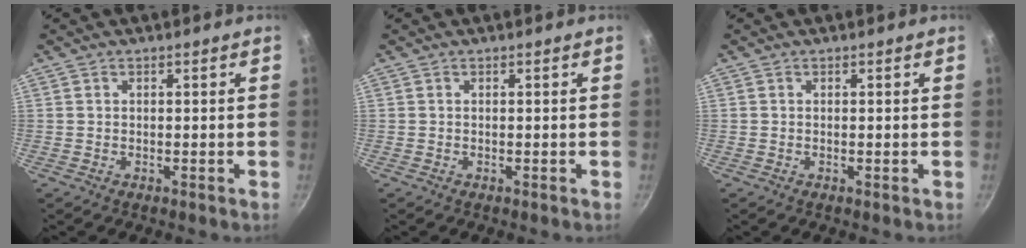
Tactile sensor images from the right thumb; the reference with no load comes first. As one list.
[{"total": 0.0}, {"total": 0.0}]